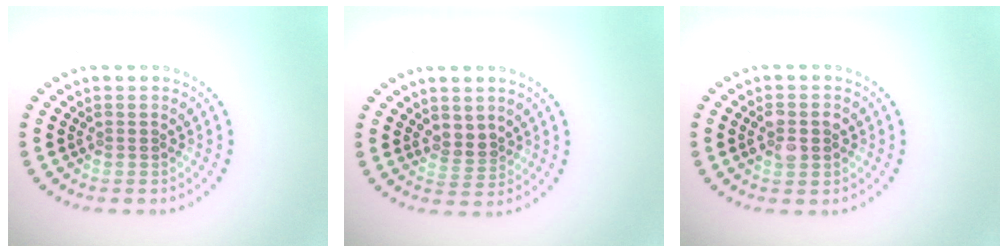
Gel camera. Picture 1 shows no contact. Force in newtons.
{"total": 1.9, "press": 1.6, "slide": 1.0}
{"total": 2.9, "press": 2.9, "slide": 0.1}